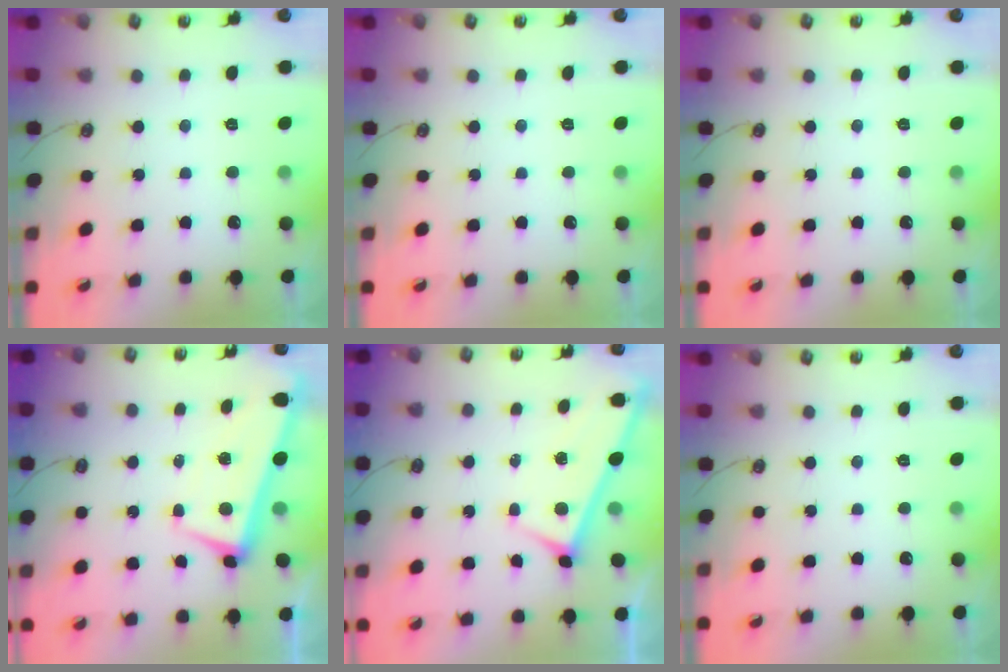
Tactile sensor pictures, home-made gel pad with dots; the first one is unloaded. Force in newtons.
{"total": 0.0}
{"total": 0.0}
{"total": 2.2, "press": 2.1, "slide": 0.7}
{"total": 2.9, "press": 2.9, "slide": 0.3}
{"total": 0.0}